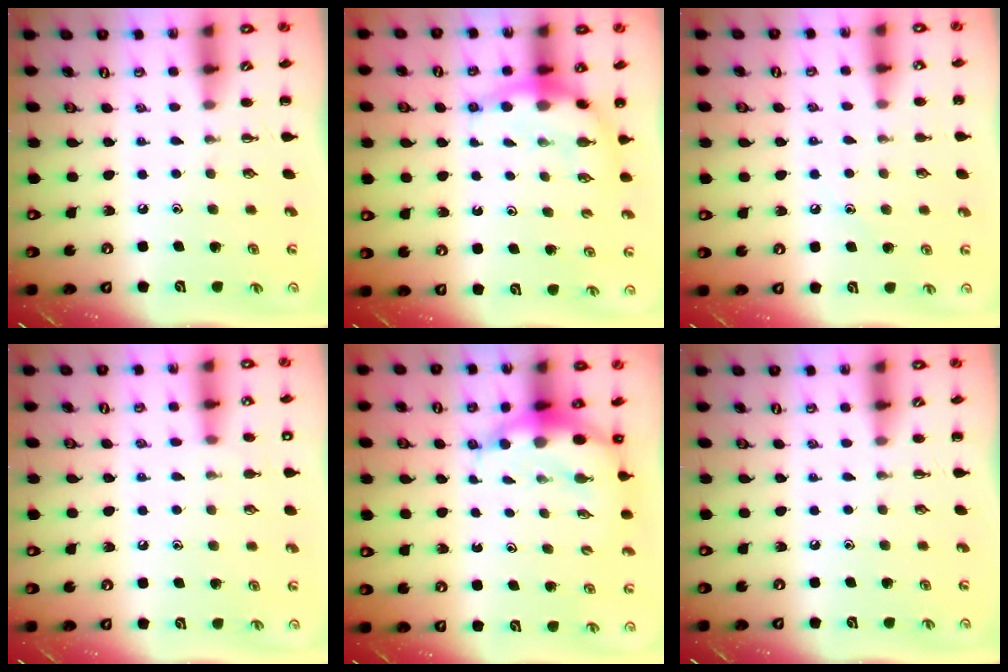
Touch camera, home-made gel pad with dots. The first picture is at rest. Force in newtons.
{"total": 7.2, "press": 7.1, "slide": 1.2}
{"total": 5.9, "press": 5.8, "slide": 1.4}
{"total": 8.1, "press": 7.7, "slide": 2.5}
{"total": 7.1, "press": 6.9, "slide": 1.7}
{"total": 0.0}